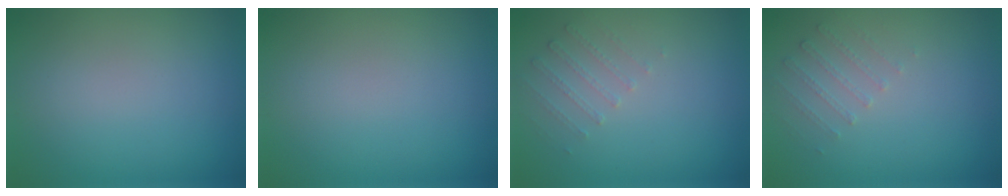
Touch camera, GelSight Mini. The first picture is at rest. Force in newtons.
{"total": 0.0}
{"total": 1.1, "press": 0.7, "slide": 0.8}
{"total": 1.1, "press": 0.7, "slide": 0.8}